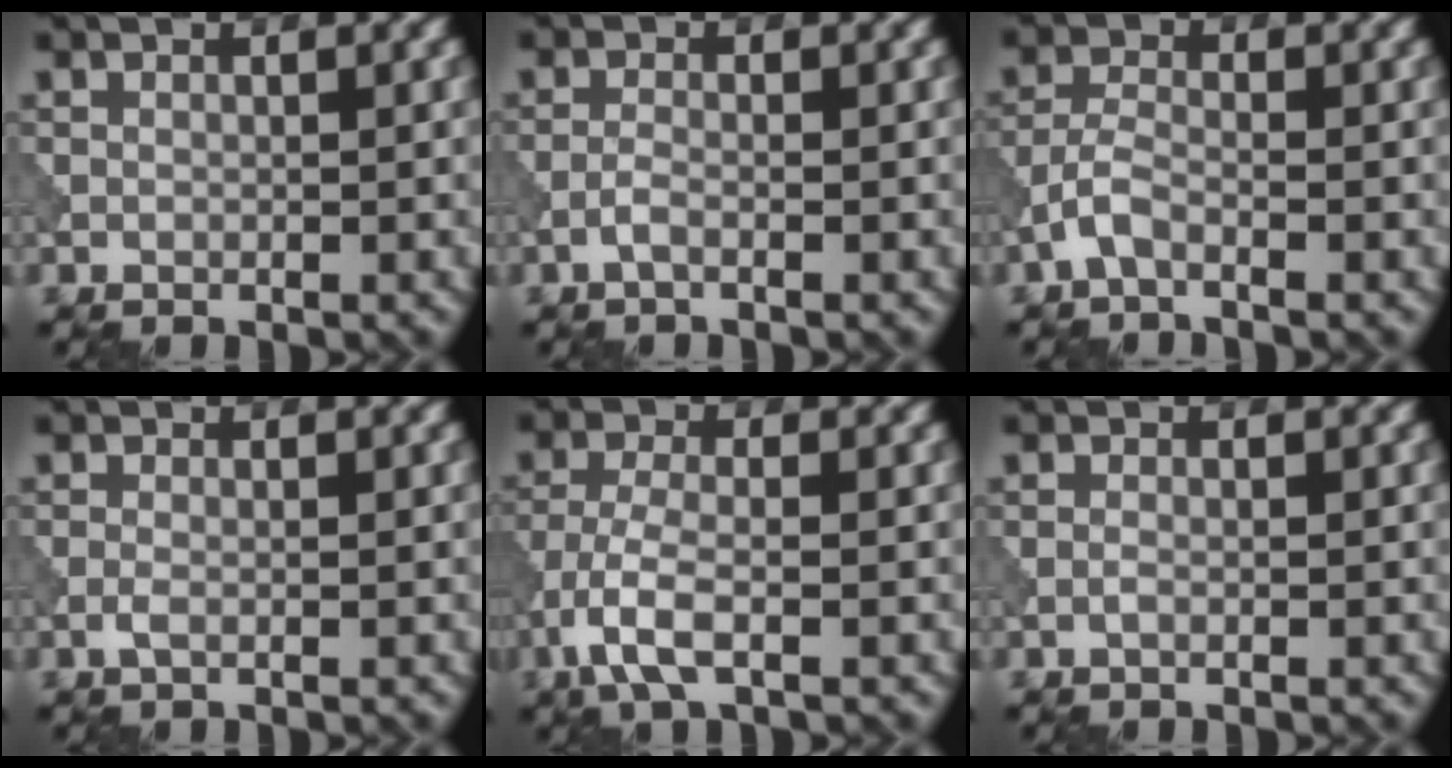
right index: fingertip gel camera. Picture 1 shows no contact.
{"total": 1.2, "force": [-0.7, 0.3, 1.0], "torque": [-0.022, 0.005, -0.017]}
{"total": 2.1, "force": [-1.3, 0.7, 1.5], "torque": [-0.037, 0.005, -0.036]}
{"total": 1.0, "force": [-0.3, 0.3, 0.9], "torque": [-0.023, 0.001, -0.010]}
{"total": 4.2, "force": [-2.1, 1.4, 3.4], "torque": [-0.080, -0.003, -0.050]}
{"total": 0.6, "force": [-0.2, 0.1, 0.5], "torque": [-0.014, 0.000, -0.006]}